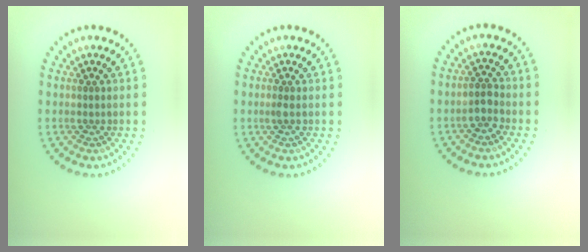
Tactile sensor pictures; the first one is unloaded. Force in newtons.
{"total": 0.6, "press": 0.5, "slide": 0.3}
{"total": 1.5, "press": 1.4, "slide": 0.6}